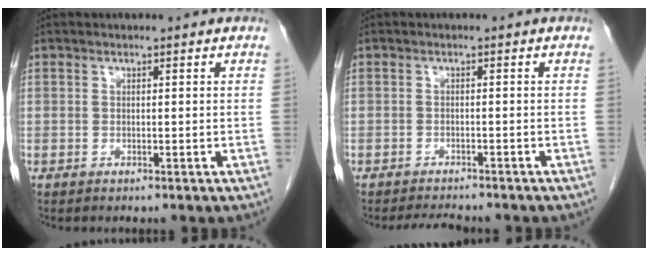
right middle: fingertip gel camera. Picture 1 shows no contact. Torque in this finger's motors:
{"motor_torque": [0.07, -0.05, -0.02, 0.00]}